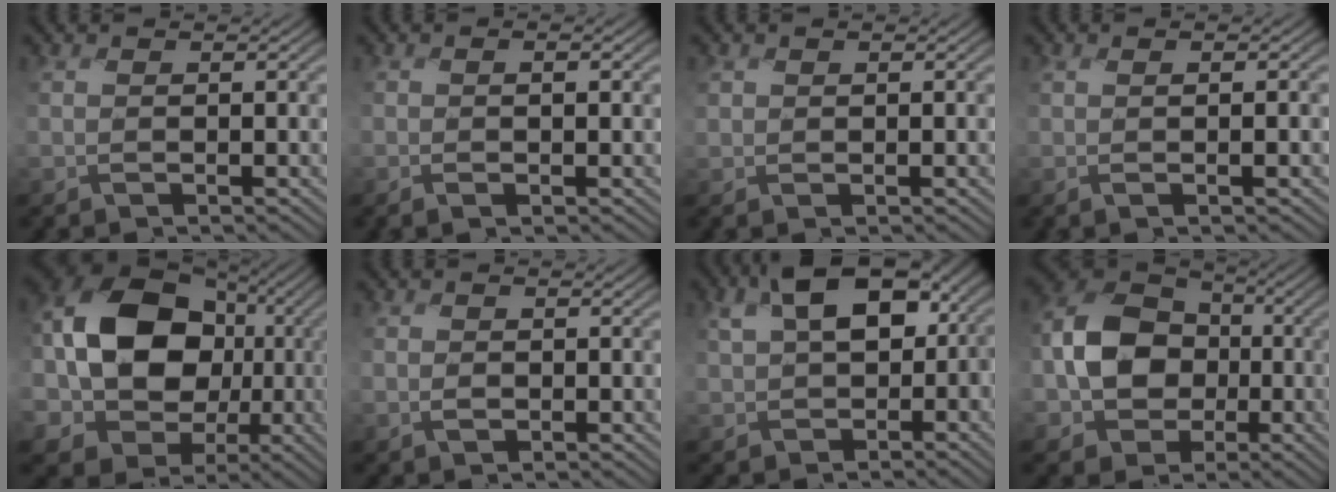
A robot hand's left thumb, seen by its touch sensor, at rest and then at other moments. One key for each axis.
{"total": 1.1, "fx": -0.2, "fy": 0.2, "fz": 1.0, "tx": -0.010, "ty": -0.001, "tz": -0.005}
{"total": 0.6, "fx": 0.2, "fy": 0.5, "fz": 0.2, "tx": -0.005, "ty": 0.001, "tz": 0.003}
{"total": 2.1, "fx": -0.1, "fy": 0.1, "fz": 2.1, "tx": -0.023, "ty": 0.006, "tz": -0.015}
{"total": 16.7, "fx": -0.1, "fy": 13.7, "fz": 9.6, "tx": -0.191, "ty": -0.008, "tz": -0.012}
{"total": 1.1, "fx": -0.6, "fy": 0.8, "fz": 0.5, "tx": -0.012, "ty": -0.001, "tz": -0.013}
{"total": 10.0, "fx": 0.8, "fy": 7.0, "fz": 7.1, "tx": -0.145, "ty": -0.007, "tz": 0.012}
{"total": 11.0, "fx": -1.9, "fy": 9.0, "fz": 6.0, "tx": -0.130, "ty": 0.009, "tz": -0.061}